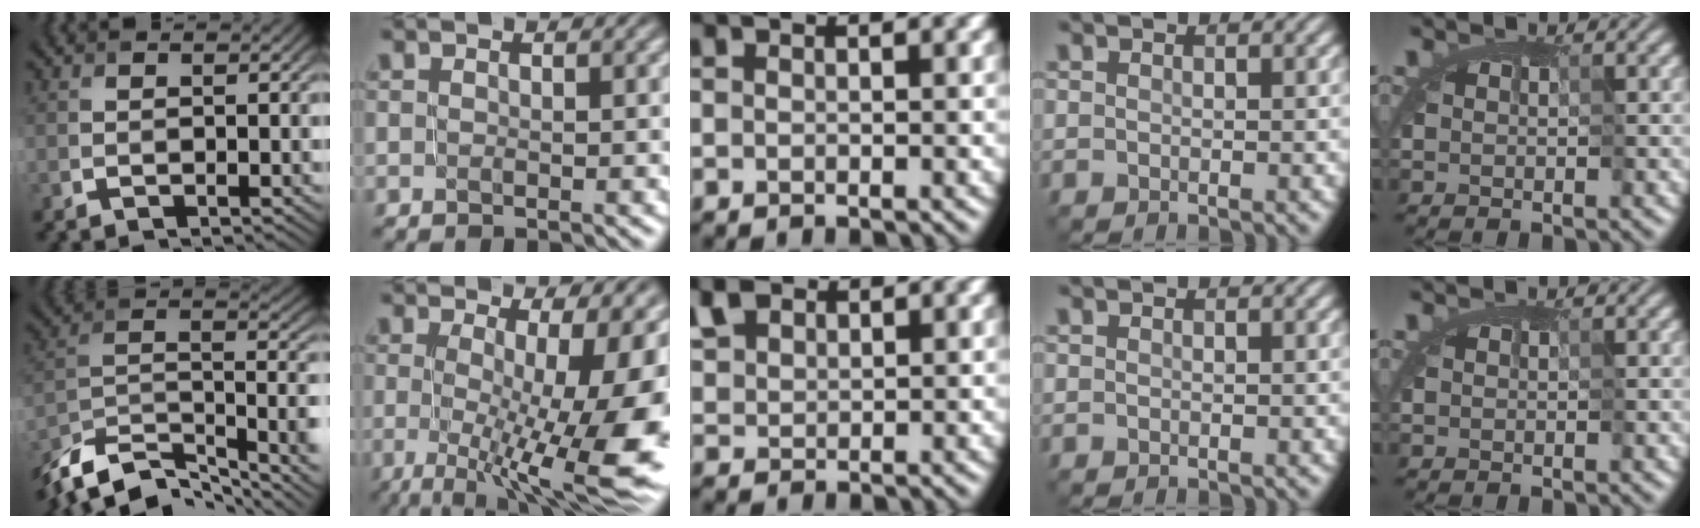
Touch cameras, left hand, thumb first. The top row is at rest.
{"thumb": {"total": 12.4, "force": [-8.5, 4.8, 7.6], "torque": [-0.161, -0.010, -0.152]}, "index": {"total": 14.5, "force": [-2.0, 4.8, 13.5], "torque": [-0.187, -0.013, -0.018]}, "middle": {"total": 2.8, "force": [2.0, 1.6, 1.1], "torque": [-0.034, 0.011, 0.040]}}